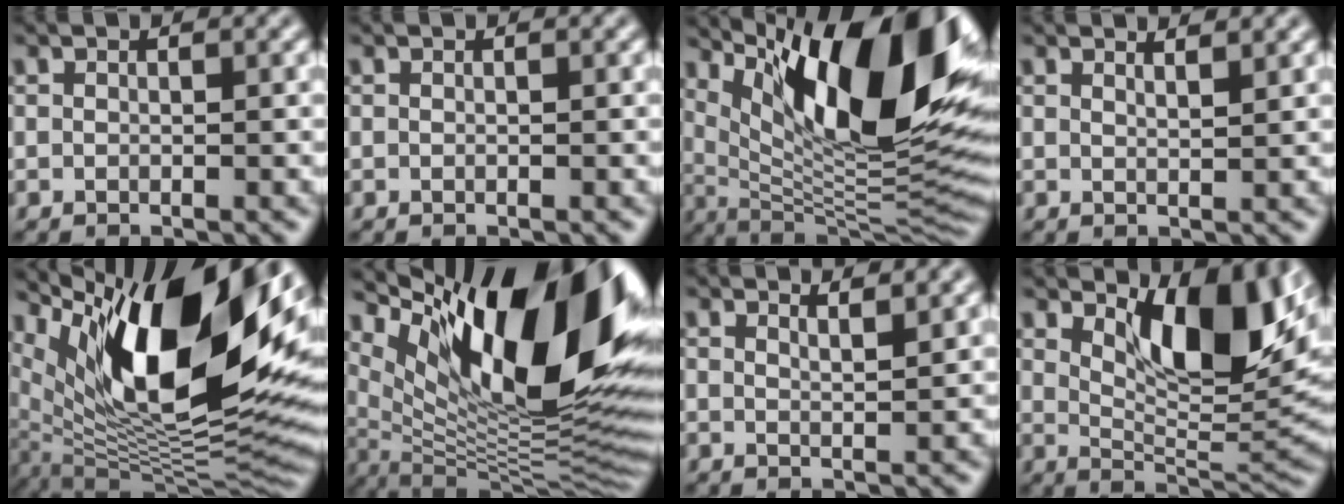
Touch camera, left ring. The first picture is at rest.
{"total": 0.0}
{"total": 16.0, "force": [7.1, 4.6, 13.5], "torque": [-0.195, -0.005, 0.127]}
{"total": 2.0, "force": [1.7, 0.5, 0.9], "torque": [-0.004, 0.007, 0.012]}
{"total": 18.2, "force": [6.8, 7.7, 15.0], "torque": [-0.245, 0.004, 0.114]}
{"total": 18.0, "force": [7.3, 6.6, 15.1], "torque": [-0.237, 0.011, 0.128]}
{"total": 2.5, "force": [2.0, 0.6, 1.3], "torque": [-0.006, 0.010, 0.016]}
{"total": 9.2, "force": [3.8, 3.6, 7.6], "torque": [-0.113, -0.014, 0.064]}